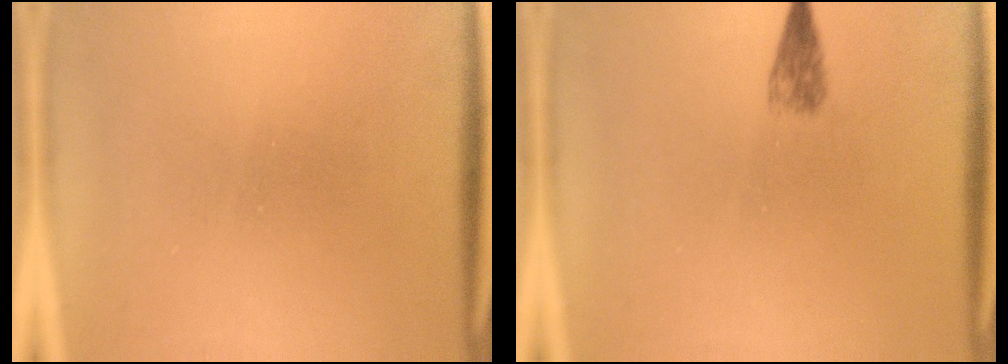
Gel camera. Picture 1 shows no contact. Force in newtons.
{"total": 1.4}